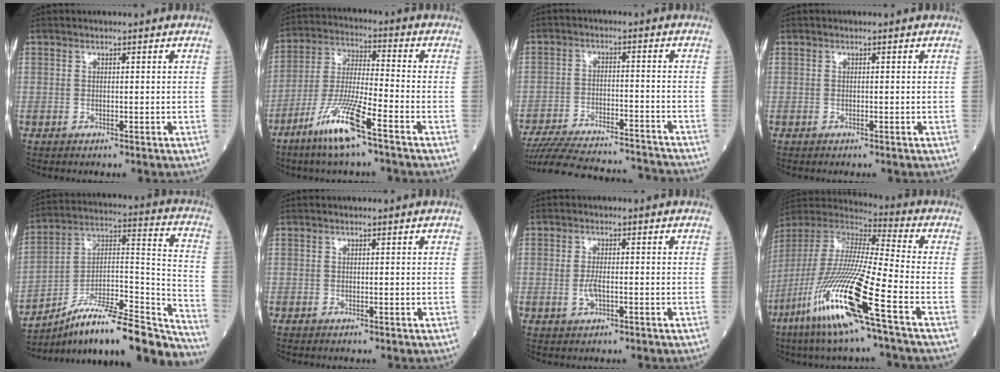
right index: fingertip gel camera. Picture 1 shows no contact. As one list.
[{"total": 11.2, "force": [-6.7, 0.2, 9.0], "torque": [-0.185, -0.022, -0.136]}, {"total": 20.8, "force": [-19.5, 2.7, 6.8], "torque": [-0.131, -0.021, -0.278]}, {"total": 0.0}, {"total": 24.2, "force": [-20.4, 3.3, 12.6], "torque": [-0.136, 0.036, -0.319]}, {"total": 0.0}, {"total": 2.3, "force": [-0.5, 0.8, 2.1], "torque": [-0.045, -0.001, -0.007]}, {"total": 21.3, "force": [-10.2, 0.0, 18.7], "torque": [-0.423, -0.062, -0.211]}]